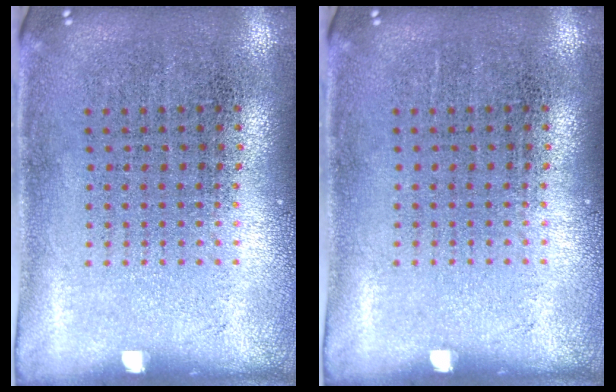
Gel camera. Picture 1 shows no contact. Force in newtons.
{"total": 0.0}